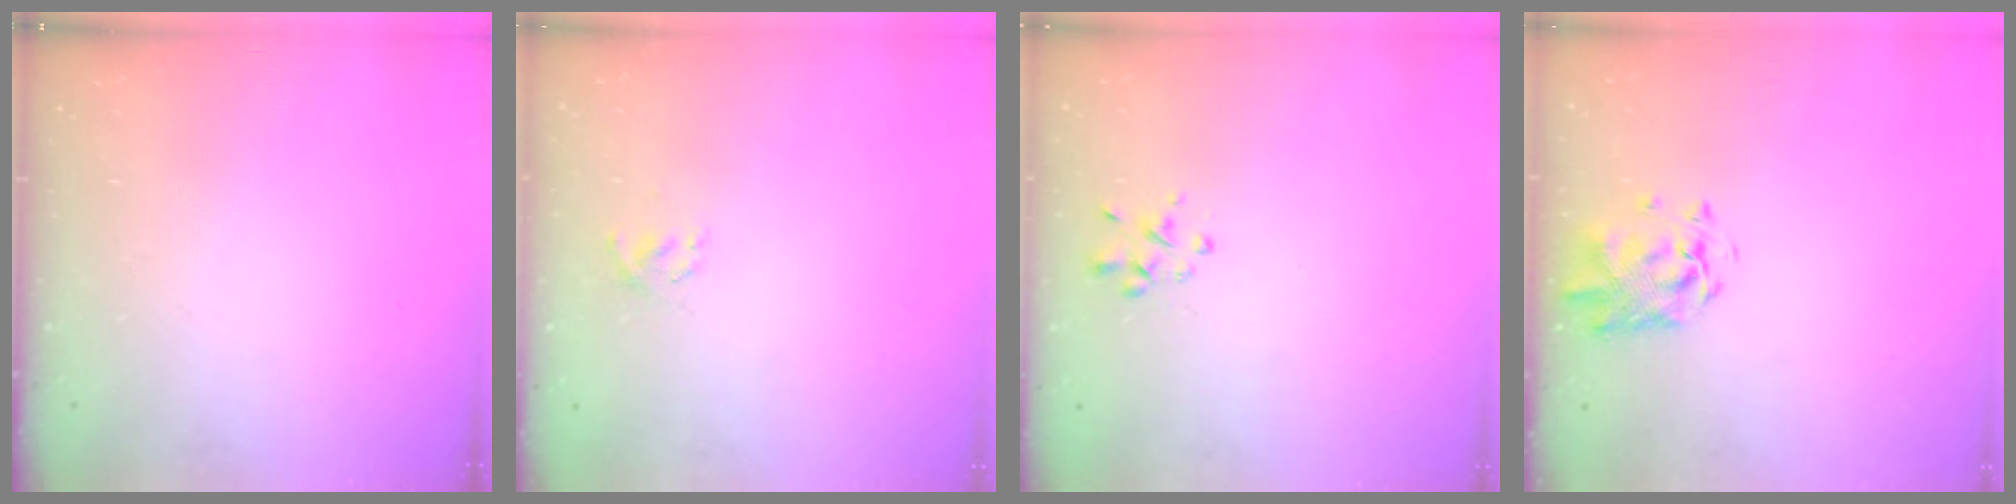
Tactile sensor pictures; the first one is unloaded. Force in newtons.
{"total": 2.5, "press": 2.4, "slide": 0.8}
{"total": 1.8, "press": 1.8, "slide": 0.5}
{"total": 2.1, "press": 2.1, "slide": 0.6}